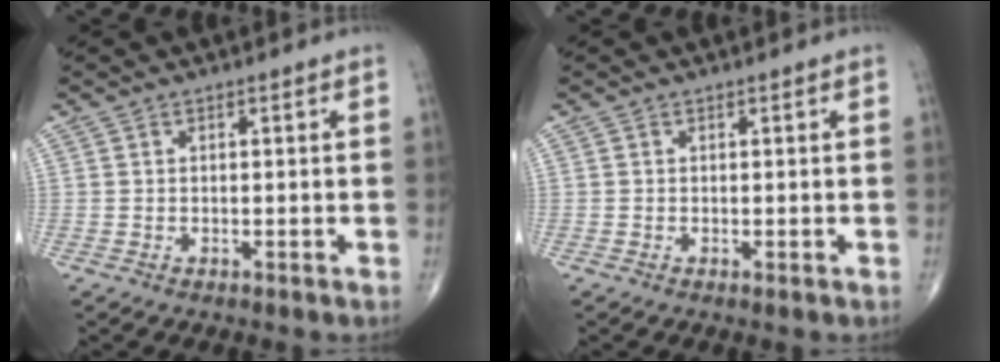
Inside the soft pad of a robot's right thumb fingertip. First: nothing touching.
{"total": 0.0}